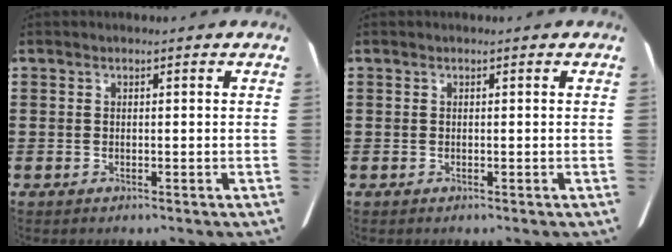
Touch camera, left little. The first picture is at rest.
{"total": 0.0}